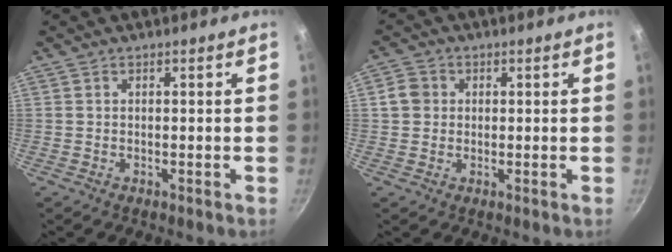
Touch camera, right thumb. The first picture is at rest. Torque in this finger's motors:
{"motor_torque": [-0.81, 0.26, 0.20, -0.27, 0.04]}